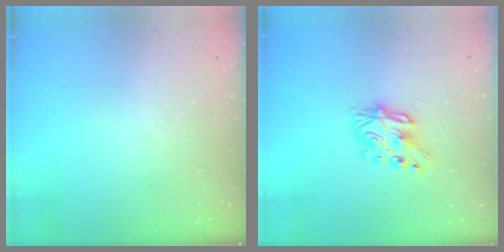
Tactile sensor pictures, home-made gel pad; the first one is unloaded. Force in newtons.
{"total": 7.1, "press": 7.1, "slide": 0.4}